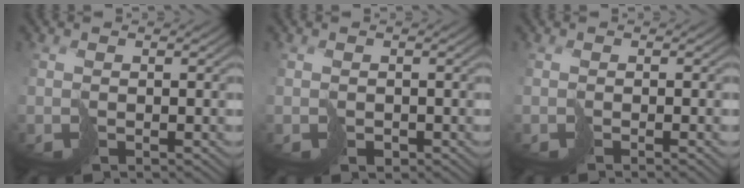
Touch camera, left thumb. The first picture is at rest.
{"total": 0.8, "force": [-0.3, 0.6, 0.3], "torque": [-0.007, -0.006, -0.006]}
{"total": 1.7, "force": [-0.6, 0.2, 1.6], "torque": [-0.023, 0.001, -0.016]}